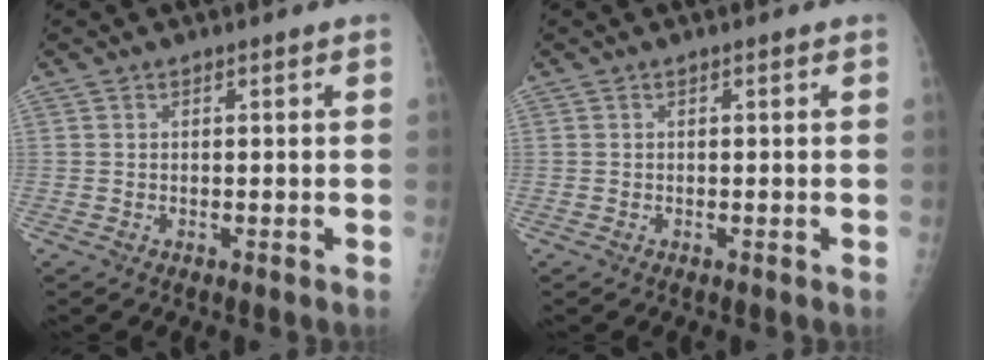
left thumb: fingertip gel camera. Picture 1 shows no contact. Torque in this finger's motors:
{"motor_torque": [0.00, 0.01, 0.00, 0.00, 0.00]}